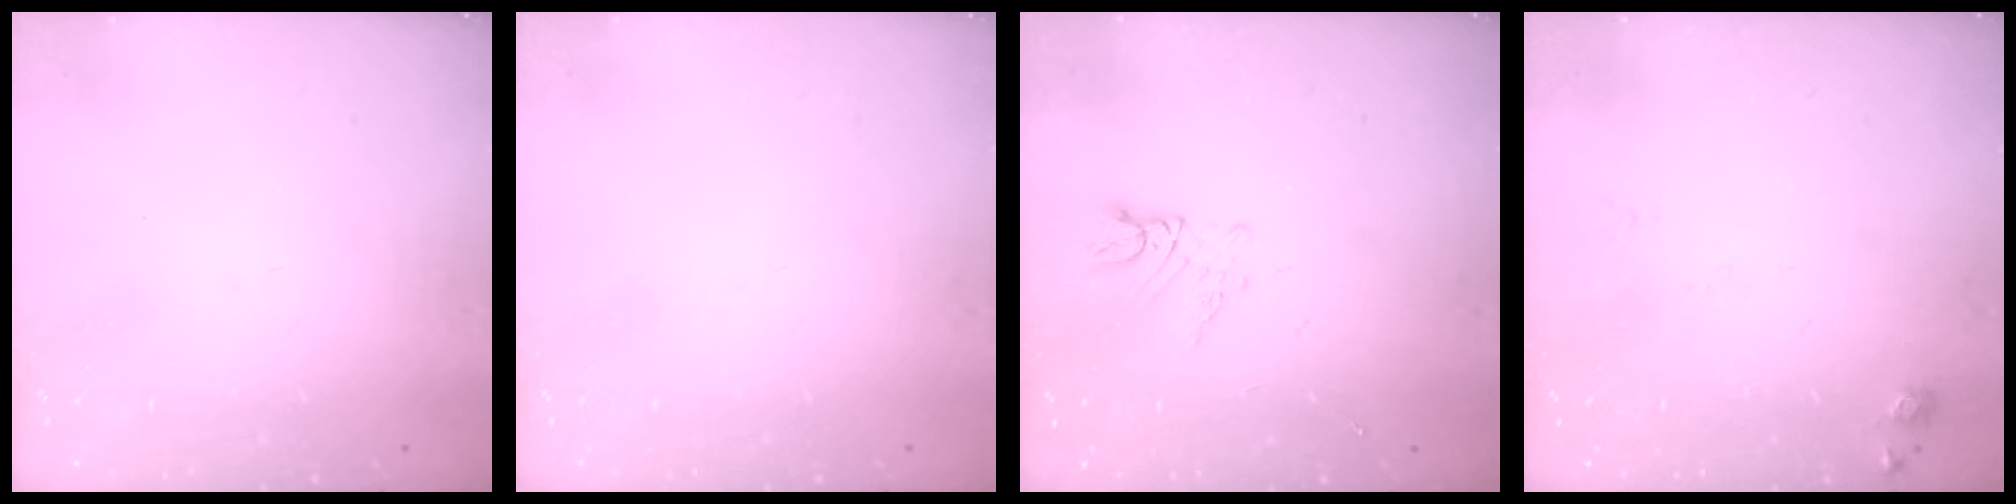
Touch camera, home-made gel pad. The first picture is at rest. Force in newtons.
{"total": 0.0}
{"total": 3.7, "press": 3.7, "slide": 0.5}
{"total": 6.6, "press": 6.5, "slide": 1.1}